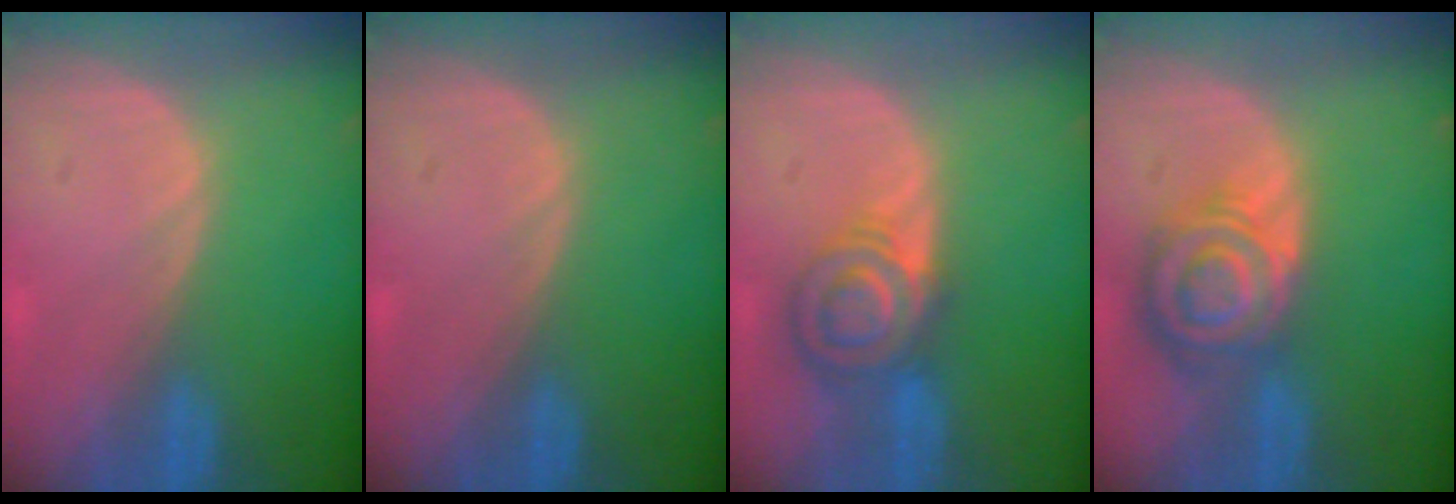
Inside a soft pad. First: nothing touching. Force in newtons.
{"total": 0.0}
{"total": 6.8, "press": 6.5, "slide": 2.2}
{"total": 8.4, "press": 7.3, "slide": 4.2}